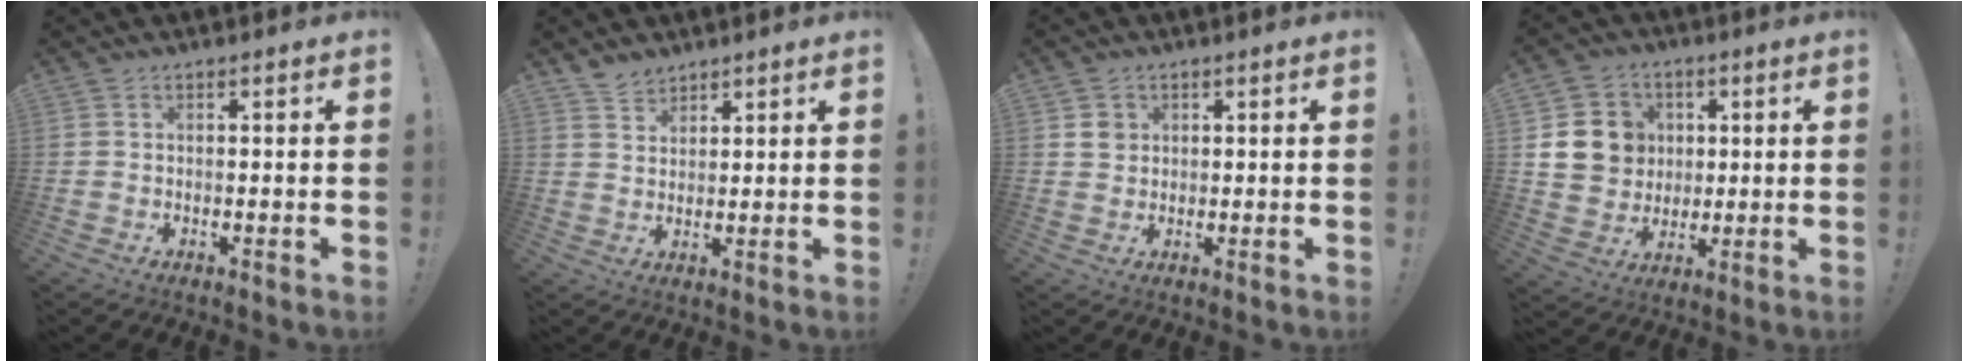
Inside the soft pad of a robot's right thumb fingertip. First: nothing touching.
{"total": 4.1, "force": [3.5, 2.0, 0.4], "torque": [-0.009, -0.021, 0.069]}
{"total": 2.7, "force": [1.3, 2.3, 0.6], "torque": [0.011, -0.010, 0.018]}
{"total": 12.9, "force": [3.1, 11.5, 5.0], "torque": [-0.070, -0.008, 0.069]}